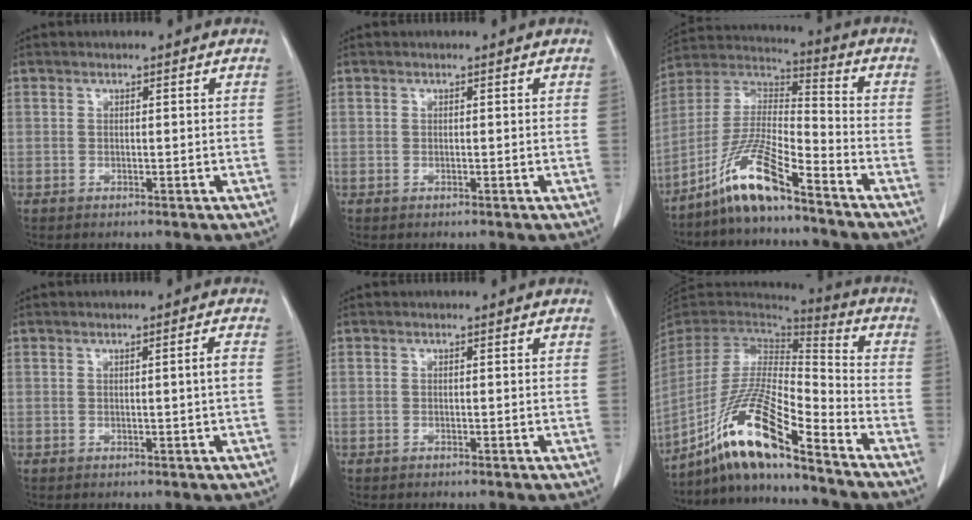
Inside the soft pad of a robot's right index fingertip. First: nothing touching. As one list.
[{"total": 0.0}, {"total": 12.1, "force": [-8.6, 1.1, 8.4], "torque": [-0.183, -0.002, -0.167]}, {"total": 1.4, "force": [-0.1, -0.4, 1.4], "torque": [-0.023, -0.001, 0.000]}, {"total": 0.0}, {"total": 16.0, "force": [-11.4, 0.8, 11.2], "torque": [-0.222, -0.007, -0.212]}]